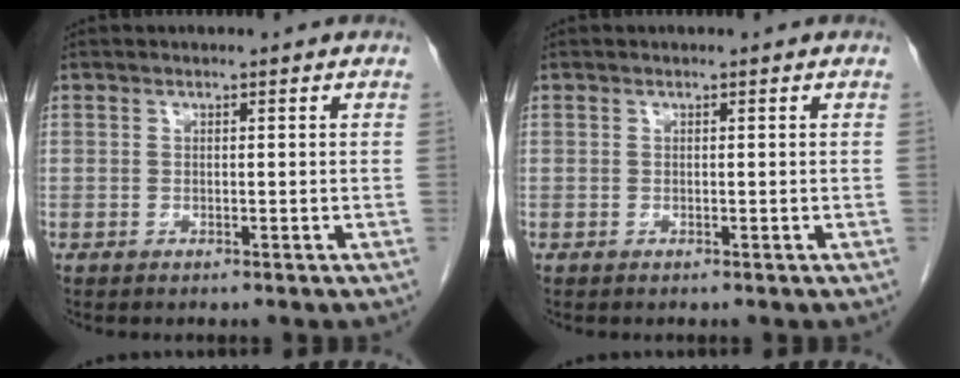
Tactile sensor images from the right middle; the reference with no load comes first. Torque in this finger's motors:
{"motor_torque": [0.00, 0.00, 0.00, -0.01]}